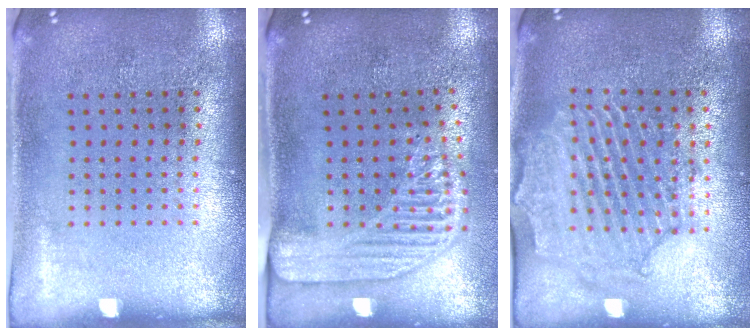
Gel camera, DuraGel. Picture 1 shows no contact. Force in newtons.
{"total": 2.2, "press": 1.7, "slide": 1.3}
{"total": 2.3, "press": 2.1, "slide": 0.7}